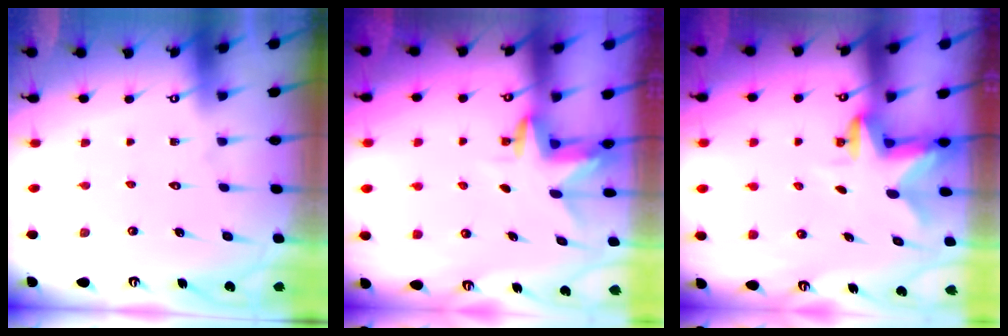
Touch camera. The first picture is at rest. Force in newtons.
{"total": 3.2, "press": 3.2, "slide": 0.3}
{"total": 2.3, "press": 2.3, "slide": 0.4}